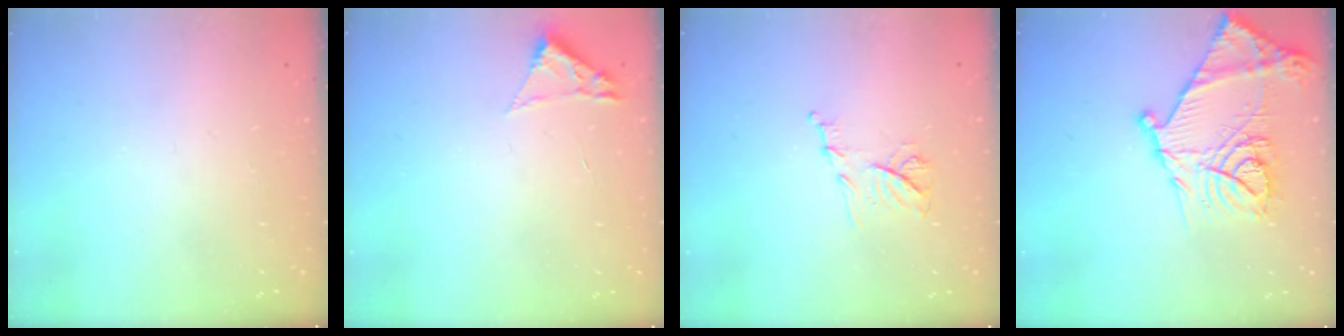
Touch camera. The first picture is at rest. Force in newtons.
{"total": 1.8, "press": 1.8, "slide": 0.2}
{"total": 8.8, "press": 8.7, "slide": 1.0}
{"total": 22.3, "press": 22.2, "slide": 2.0}